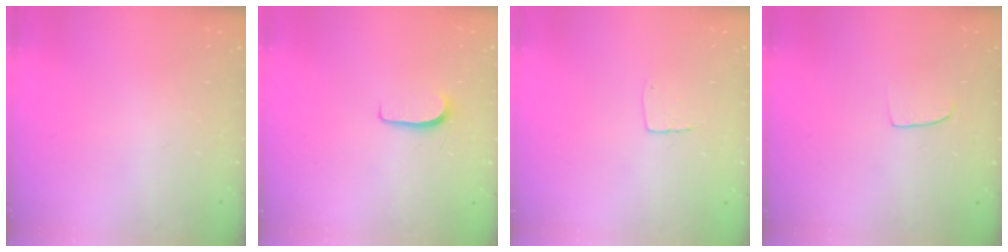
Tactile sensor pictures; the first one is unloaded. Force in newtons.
{"total": 5.4, "press": 5.4, "slide": 0.6}
{"total": 4.0, "press": 4.0, "slide": 0.3}
{"total": 5.5, "press": 5.4, "slide": 0.5}